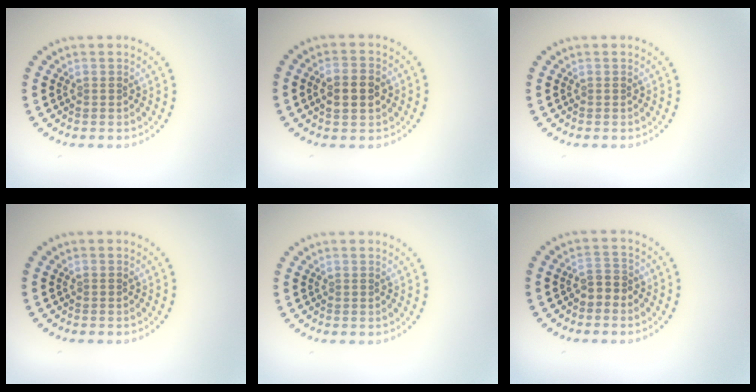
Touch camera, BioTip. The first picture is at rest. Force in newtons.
{"total": 2.9, "press": 2.9, "slide": 0.2}
{"total": 0.0}
{"total": 0.0}
{"total": 0.0}
{"total": 1.7, "press": 1.5, "slide": 0.8}